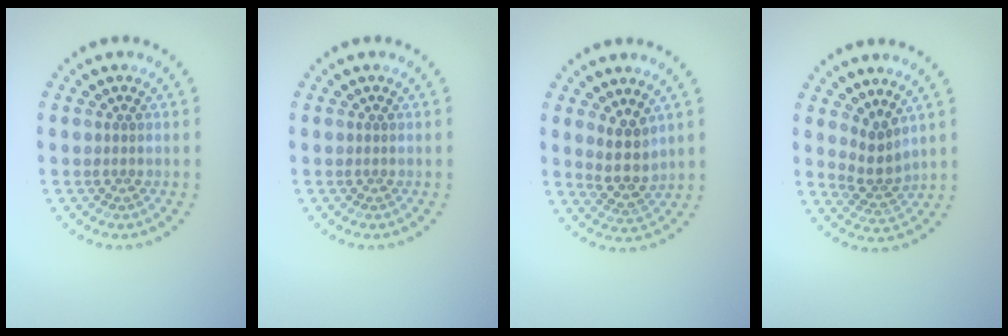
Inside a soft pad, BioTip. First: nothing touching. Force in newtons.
{"total": 0.0}
{"total": 2.7, "press": 2.2, "slide": 1.6}
{"total": 2.6, "press": 1.9, "slide": 1.9}